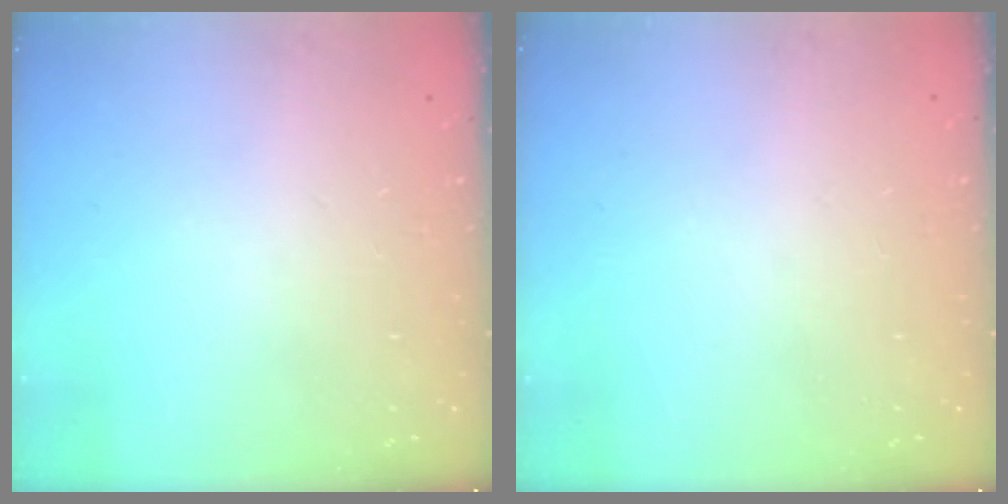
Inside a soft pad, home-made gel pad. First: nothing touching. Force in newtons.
{"total": 0.0}